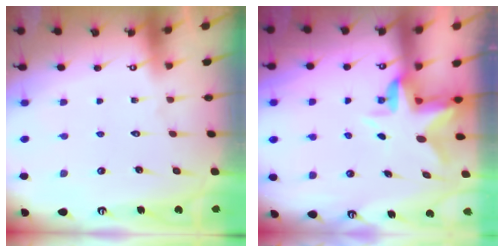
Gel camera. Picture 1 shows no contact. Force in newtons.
{"total": 4.6, "press": 4.6, "slide": 0.6}